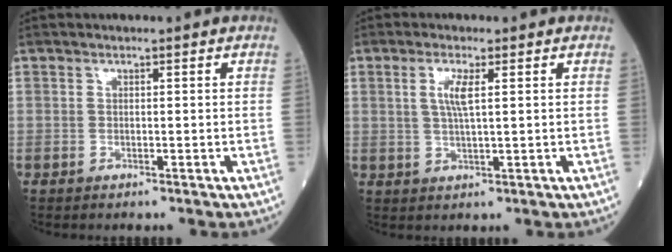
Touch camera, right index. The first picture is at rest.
{"total": 3.6, "force": [1.1, 0.3, 3.4], "torque": [-0.073, -0.001, 0.020]}